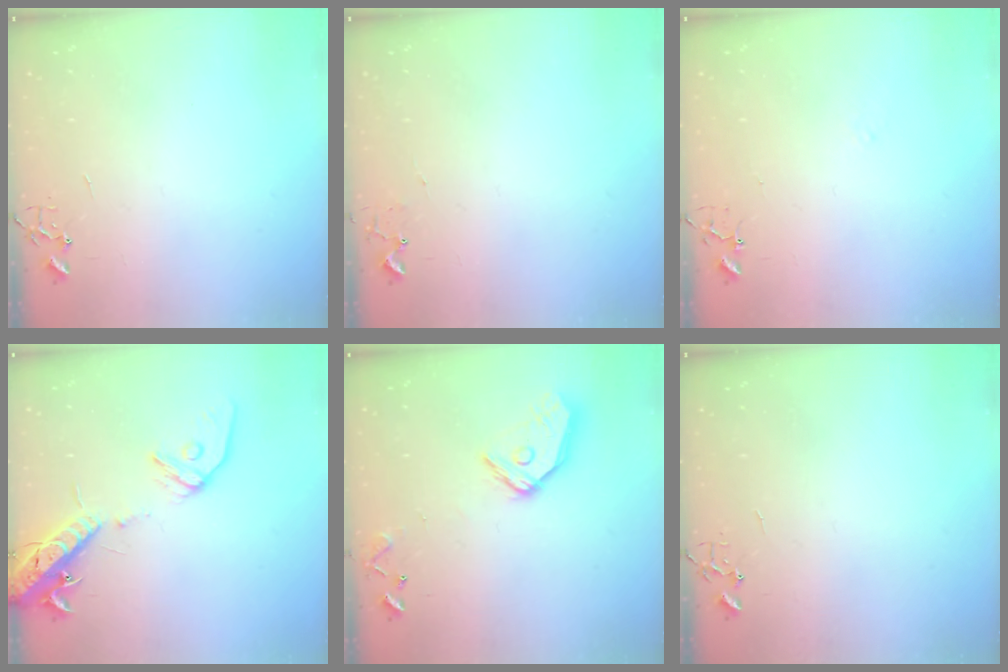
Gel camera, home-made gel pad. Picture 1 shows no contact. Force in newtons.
{"total": 5.4, "press": 5.4, "slide": 0.7}
{"total": 5.7, "press": 5.6, "slide": 0.7}
{"total": 15.4, "press": 15.0, "slide": 3.5}
{"total": 12.2, "press": 12.2, "slide": 1.1}
{"total": 0.0}